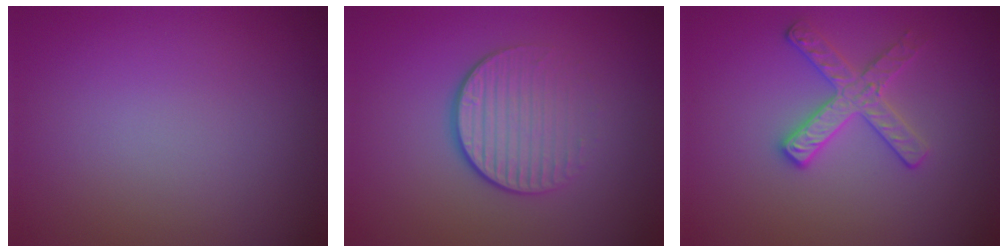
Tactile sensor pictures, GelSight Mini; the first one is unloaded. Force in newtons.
{"total": 4.2, "press": 2.6, "slide": 3.3}
{"total": 2.8, "press": 2.8, "slide": 0.3}